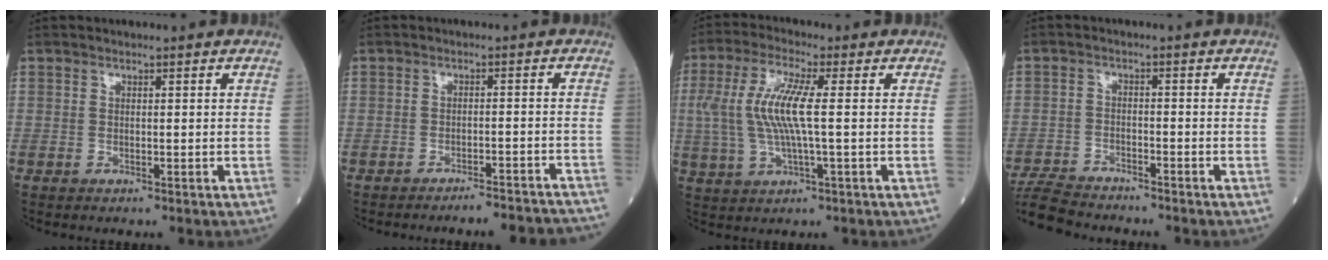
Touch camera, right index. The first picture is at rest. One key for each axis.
{"total": 10.0, "fx": -9.7, "fy": 0.5, "fz": 2.4, "tx": -0.006, "ty": 0.003, "tz": -0.113}
{"total": 9.3, "fx": 0.7, "fy": 1.4, "fz": 9.2, "tx": -0.208, "ty": 0.010, "tz": 0.012}
{"total": 7.6, "fx": -7.3, "fy": 1.3, "fz": 1.5, "tx": -0.027, "ty": -0.014, "tz": -0.134}